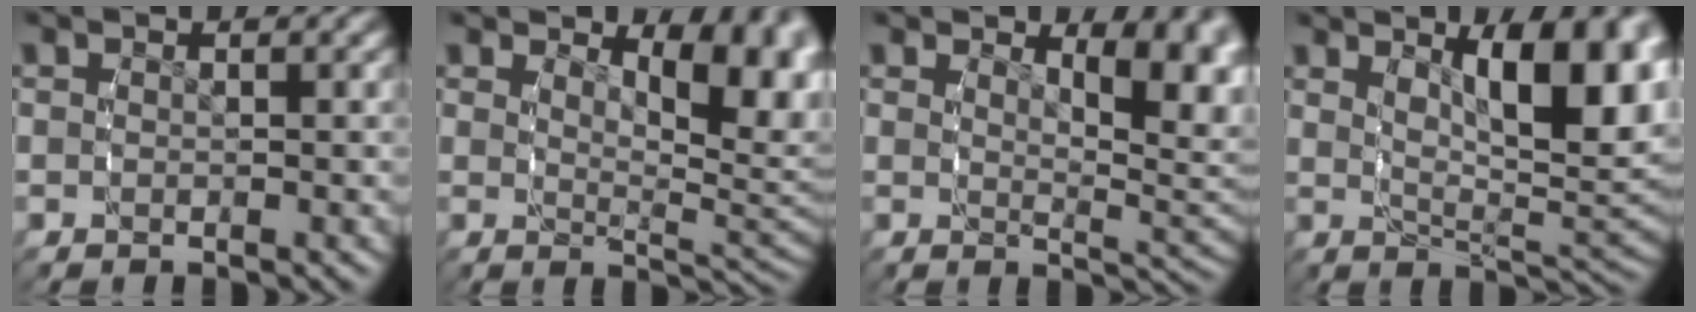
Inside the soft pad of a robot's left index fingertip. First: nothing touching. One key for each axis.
{"total": 6.3, "fx": 2.5, "fy": 2.0, "fz": 5.4, "tx": -0.048, "ty": -0.008, "tz": 0.042}
{"total": 5.3, "fx": 2.3, "fy": 1.3, "fz": 4.6, "tx": -0.034, "ty": -0.009, "tz": 0.040}
{"total": 9.2, "fx": 2.4, "fy": 3.0, "fz": 8.3, "tx": -0.113, "ty": -0.014, "tz": 0.049}